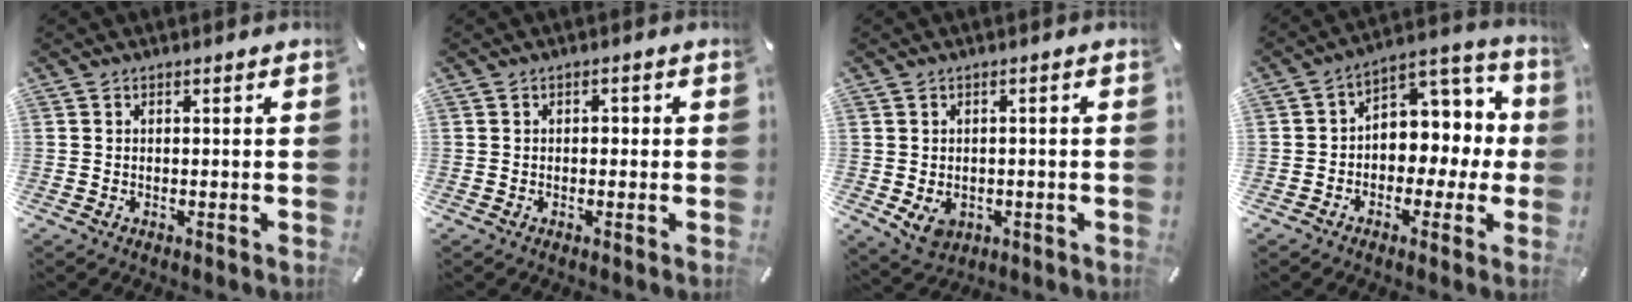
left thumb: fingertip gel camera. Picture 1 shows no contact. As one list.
[{"total": 1.0, "force": [-0.3, 0.9, 0.5], "torque": [-0.010, 0.006, -0.008]}, {"total": 4.8, "force": [-1.2, 3.8, 2.6], "torque": [-0.053, -0.002, -0.023]}, {"total": 8.2, "force": [0.3, 7.3, 3.7], "torque": [-0.046, -0.011, 0.008]}]